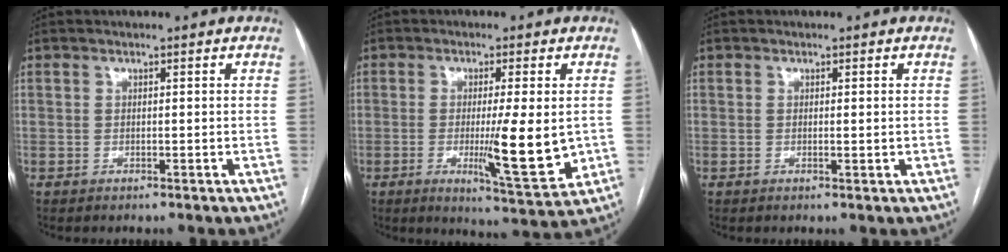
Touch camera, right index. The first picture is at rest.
{"total": 10.7, "force": [-1.2, 1.4, 10.6], "torque": [-0.155, -0.022, -0.014]}
{"total": 1.0, "force": [0.0, 0.3, 0.9], "torque": [-0.013, -0.003, 0.002]}